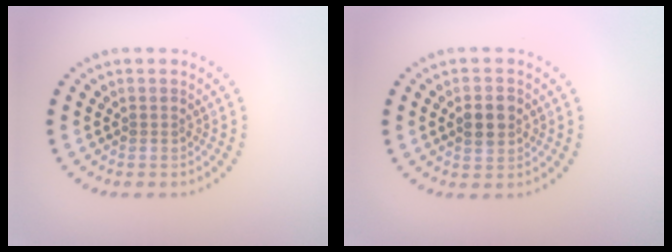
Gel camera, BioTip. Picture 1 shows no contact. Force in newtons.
{"total": 2.9, "press": 2.9, "slide": 0.1}